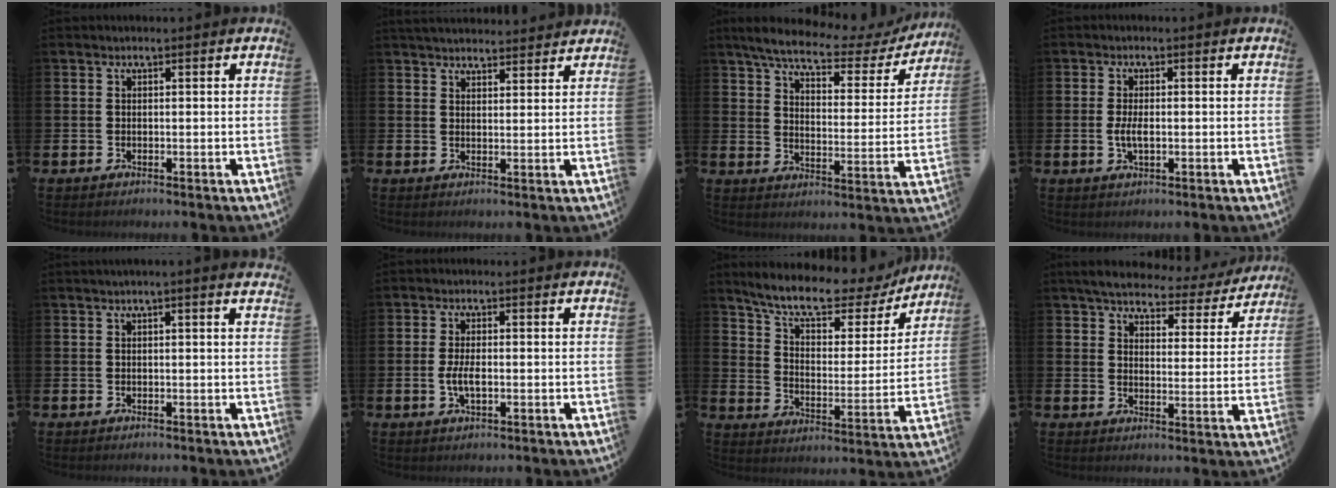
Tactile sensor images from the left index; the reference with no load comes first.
{"total": 3.6, "force": [3.6, 0.5, 0.3], "torque": [0.000, -0.023, 0.064]}
{"total": 6.7, "force": [5.5, 1.7, 3.3], "torque": [-0.082, -0.034, 0.087]}
{"total": 2.7, "force": [-0.2, 1.2, 2.4], "torque": [-0.042, 0.001, -0.006]}
{"total": 0.8, "force": [0.4, -0.2, 0.6], "torque": [-0.013, 0.001, 0.007]}
{"total": 3.2, "force": [-0.5, 1.4, 2.9], "torque": [-0.055, -0.002, -0.013]}
{"total": 9.6, "force": [8.3, 2.8, 4.1], "torque": [-0.110, -0.051, 0.140]}
{"total": 4.9, "force": [4.5, 1.3, 1.4], "torque": [-0.044, -0.031, 0.072]}